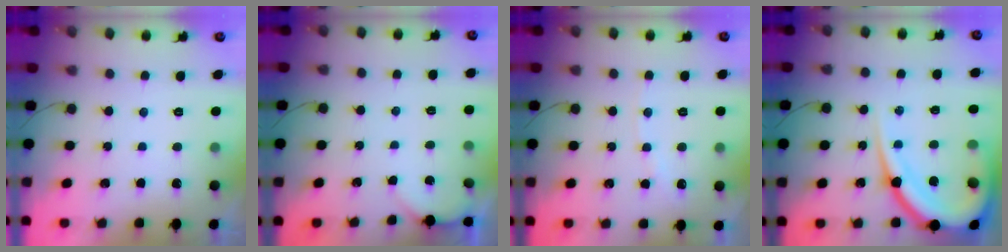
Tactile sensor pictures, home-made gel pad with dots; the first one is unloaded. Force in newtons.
{"total": 1.0, "press": 1.0, "slide": 0.1}
{"total": 5.9, "press": 5.8, "slide": 0.8}
{"total": 19.7, "press": 19.6, "slide": 1.9}